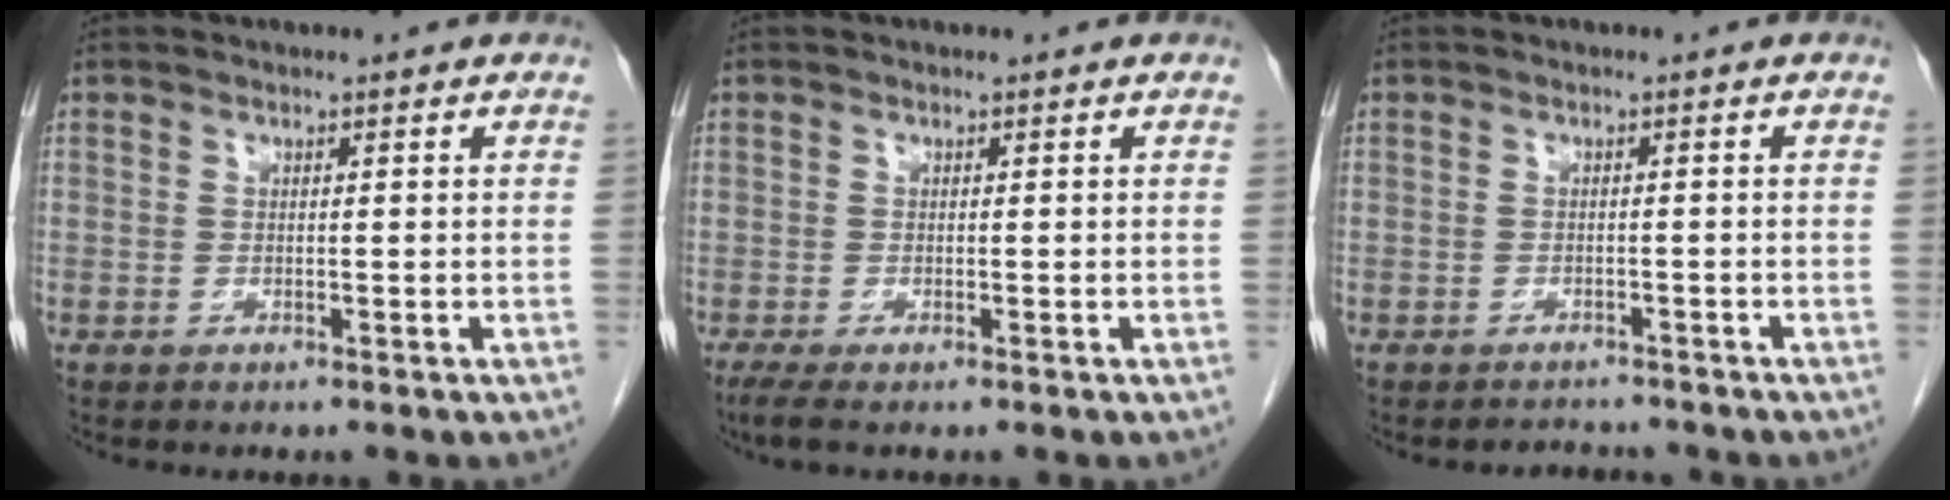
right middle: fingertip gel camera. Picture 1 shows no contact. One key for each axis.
{"total": 2.1, "fx": -1.5, "fy": 0.3, "fz": 1.5, "tx": -0.034, "ty": -0.010, "tz": -0.029}
{"total": 2.6, "fx": -2.5, "fy": 0.6, "fz": -0.2, "tx": 0.003, "ty": -0.005, "tz": -0.036}